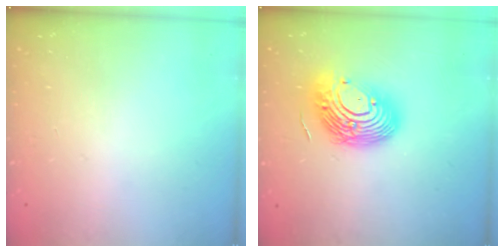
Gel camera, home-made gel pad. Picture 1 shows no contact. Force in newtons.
{"total": 15.1, "press": 14.8, "slide": 2.7}